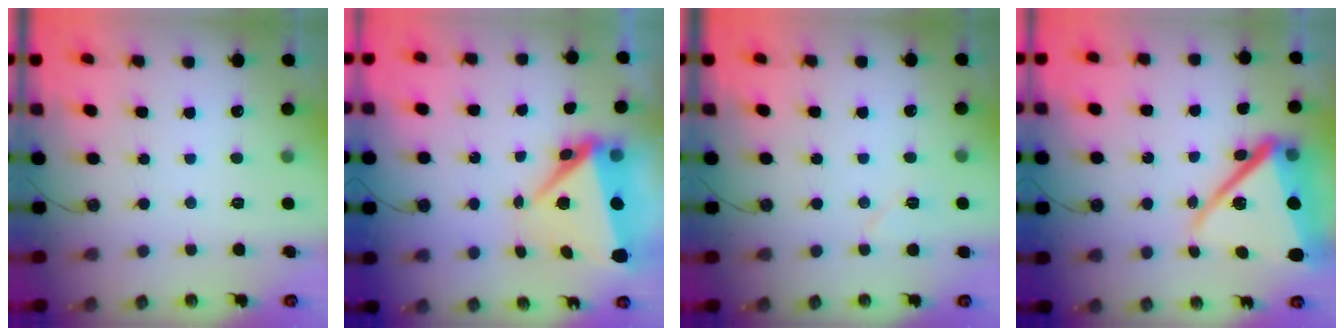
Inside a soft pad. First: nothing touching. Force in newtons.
{"total": 9.0, "press": 8.8, "slide": 2.0}
{"total": 6.6, "press": 6.6, "slide": 0.5}
{"total": 18.5, "press": 18.4, "slide": 1.7}